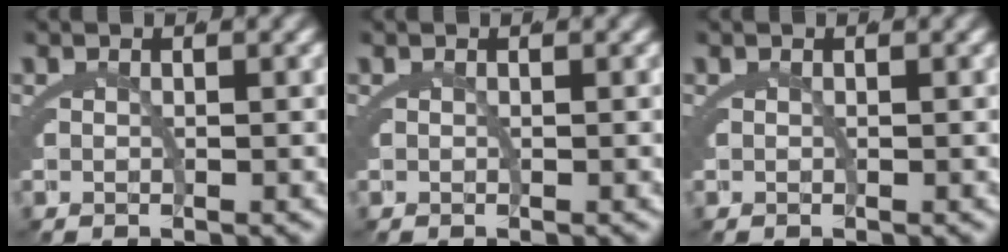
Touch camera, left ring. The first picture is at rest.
{"total": 0.0}
{"total": 0.0}